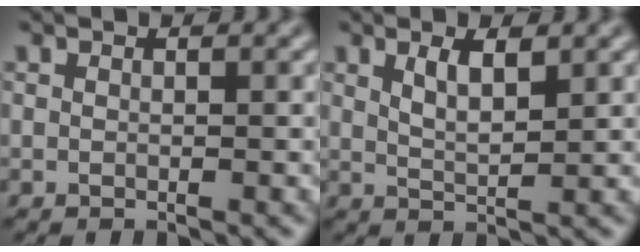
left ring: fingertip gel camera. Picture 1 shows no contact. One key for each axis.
{"total": 2.4, "fx": 1.0, "fy": 0.9, "fz": 2.0, "tx": -0.045, "ty": 0.001, "tz": 0.021}